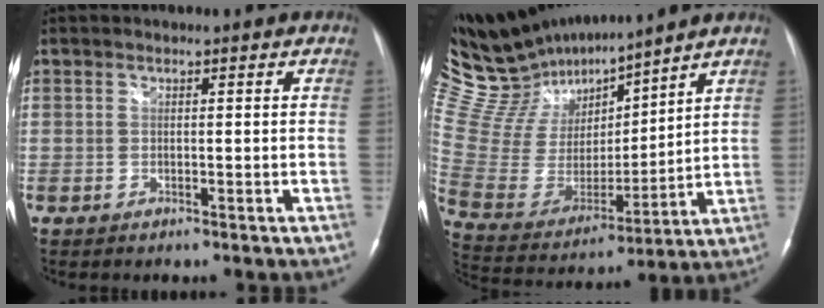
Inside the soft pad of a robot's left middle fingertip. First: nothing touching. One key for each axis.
{"total": 19.9, "fx": 17.5, "fy": 4.2, "fz": 8.5, "tx": -0.171, "ty": 0.008, "tz": 0.327}